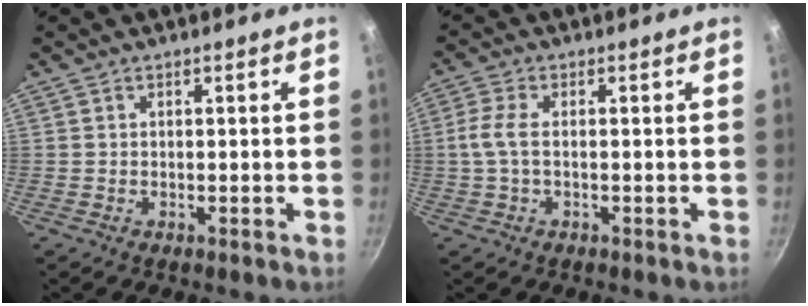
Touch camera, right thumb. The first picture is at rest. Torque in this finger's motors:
{"motor_torque": [0.13, -0.19, -0.71, 0.03, -0.01]}